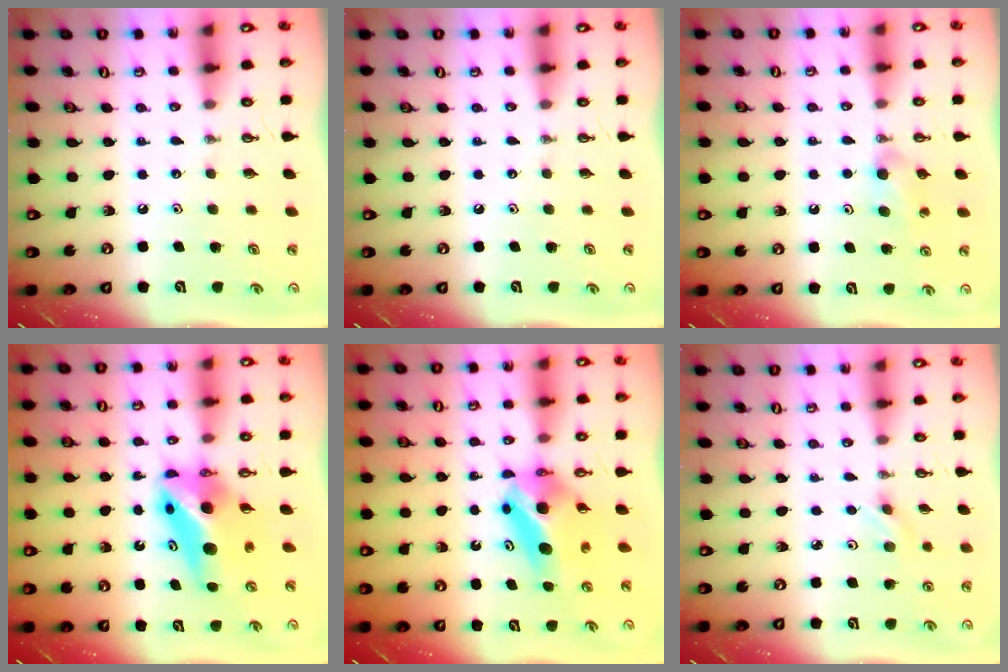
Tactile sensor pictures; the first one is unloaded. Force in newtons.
{"total": 0.0}
{"total": 5.9, "press": 4.2, "slide": 4.1}
{"total": 8.1, "press": 8.1, "slide": 0.8}
{"total": 9.2, "press": 6.9, "slide": 6.0}
{"total": 2.9, "press": 2.6, "slide": 1.4}